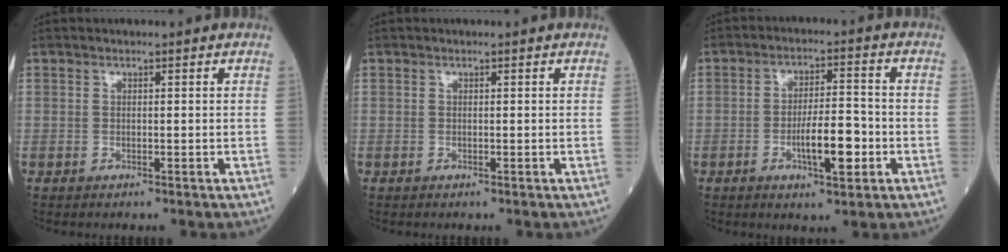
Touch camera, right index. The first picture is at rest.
{"total": 0.0}
{"total": 7.4, "force": [-2.4, 1.6, 6.8], "torque": [-0.116, 0.003, -0.040]}